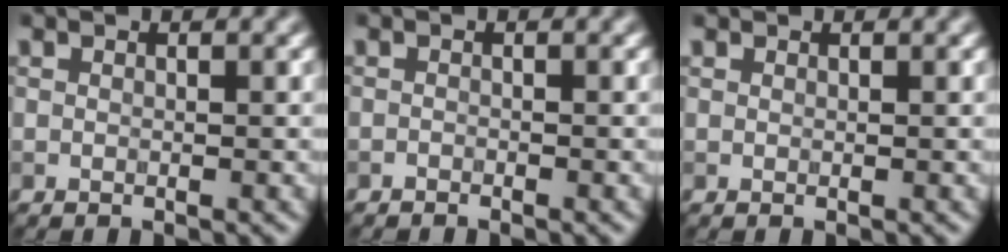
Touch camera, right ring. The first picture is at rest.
{"total": 0.6, "force": [-0.6, 0.1, 0.0], "torque": [0.001, -0.004, -0.013]}
{"total": 0.0}